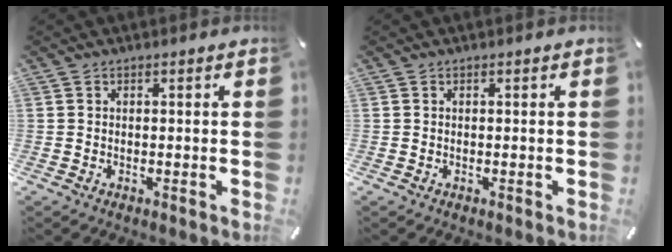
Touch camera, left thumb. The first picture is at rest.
{"total": 0.0}